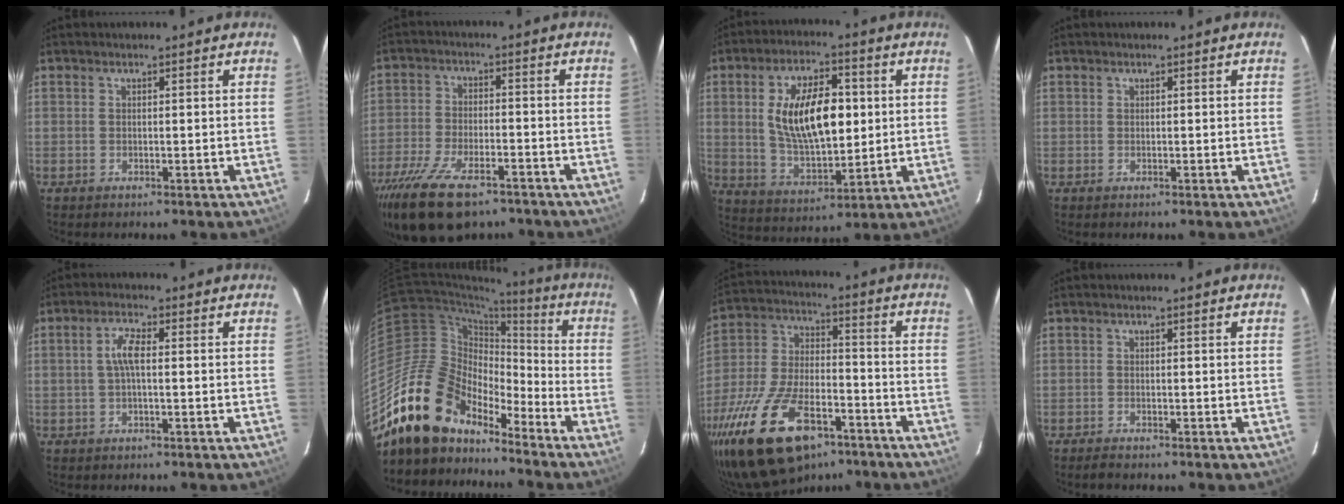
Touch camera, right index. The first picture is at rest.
{"total": 16.3, "force": [-11.5, 6.6, 9.5], "torque": [-0.212, -0.037, -0.201]}
{"total": 15.4, "force": [2.3, 7.3, 13.4], "torque": [-0.238, 0.009, 0.052]}
{"total": 0.5, "force": [0.1, 0.5, -0.1], "torque": [0.004, 0.002, 0.000]}
{"total": 3.6, "force": [0.0, 1.0, 3.5], "torque": [-0.071, 0.007, 0.001]}
{"total": 19.8, "force": [-15.4, 10.0, 7.5], "torque": [-0.145, 0.024, -0.269]}
{"total": 23.4, "force": [-14.6, 11.2, 14.4], "torque": [-0.296, -0.016, -0.245]}
{"total": 1.8, "force": [-1.6, 0.3, 0.7], "torque": [-0.020, -0.005, -0.028]}